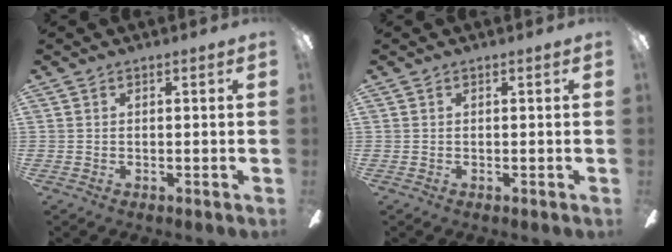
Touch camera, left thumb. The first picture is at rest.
{"total": 0.0}